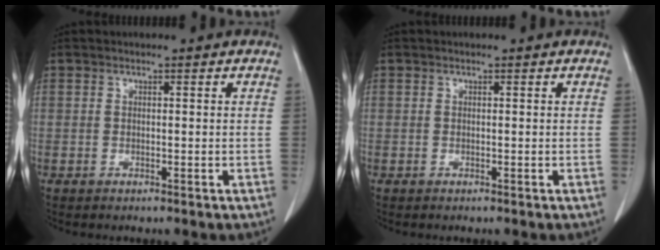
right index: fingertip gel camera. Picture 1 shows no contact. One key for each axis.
{"total": 0.0}